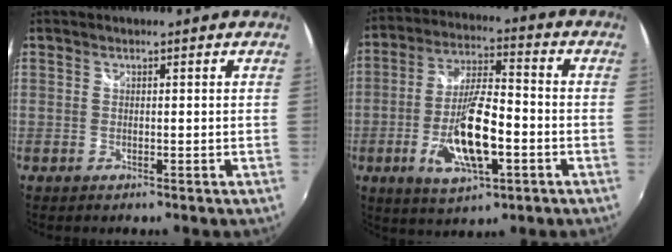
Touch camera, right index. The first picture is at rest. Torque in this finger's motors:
{"motor_torque": [1.14, -0.99, 0.71, 0.21]}